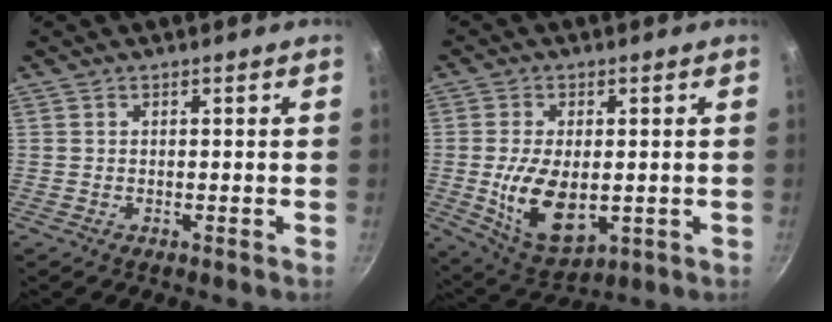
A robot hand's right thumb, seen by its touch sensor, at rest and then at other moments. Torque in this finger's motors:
{"motor_torque": [-0.34, 0.74, 0.54, 0.72, 0.34]}